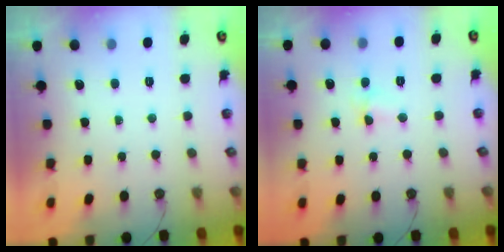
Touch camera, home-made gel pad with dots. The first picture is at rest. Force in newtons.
{"total": 3.9, "press": 3.8, "slide": 0.6}